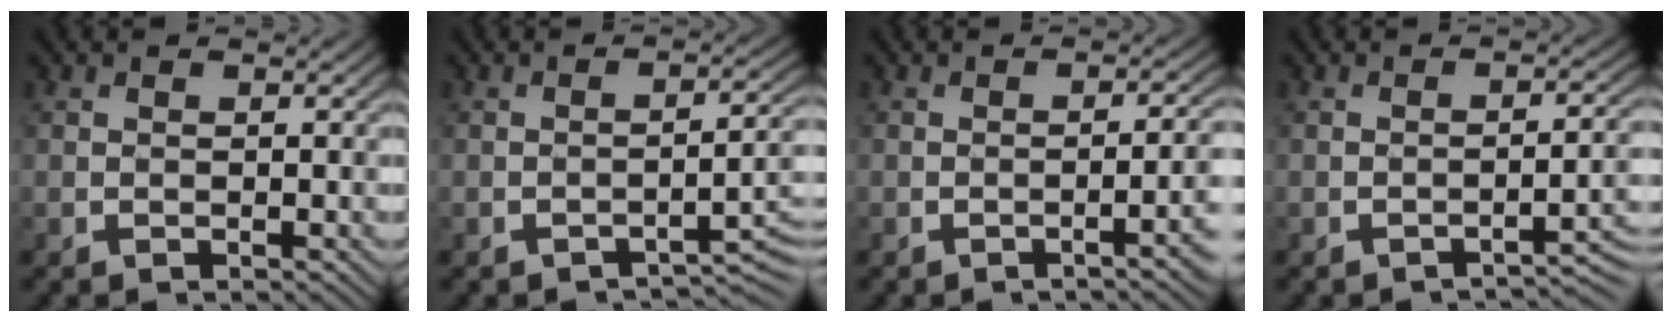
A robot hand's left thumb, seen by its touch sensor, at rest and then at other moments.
{"total": 4.0, "force": [-2.7, 0.9, 2.8], "torque": [-0.034, 0.012, -0.040]}
{"total": 5.1, "force": [-1.8, 1.2, 4.6], "torque": [-0.046, 0.013, -0.030]}
{"total": 4.1, "force": [-2.5, 0.9, 3.1], "torque": [-0.034, 0.013, -0.041]}